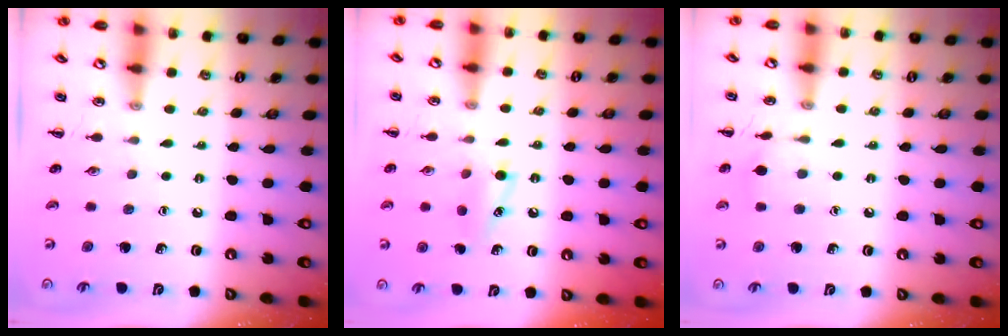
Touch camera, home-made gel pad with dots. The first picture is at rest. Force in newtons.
{"total": 4.9, "press": 4.7, "slide": 1.4}
{"total": 7.7, "press": 7.4, "slide": 1.9}